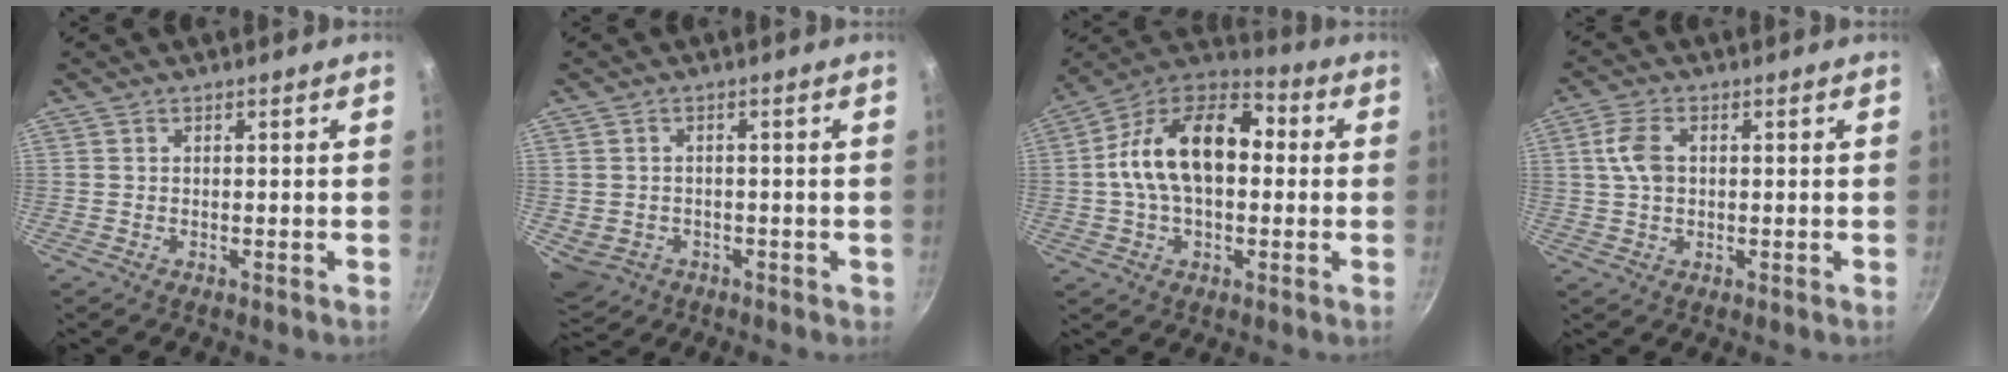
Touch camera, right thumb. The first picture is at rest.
{"total": 5.9, "force": [-1.6, 4.8, 3.0], "torque": [-0.030, 0.012, -0.007]}
{"total": 19.3, "force": [1.2, 11.9, 15.1], "torque": [-0.237, 0.037, -0.001]}
{"total": 5.6, "force": [0.9, 3.5, 4.3], "torque": [-0.082, 0.005, 0.016]}